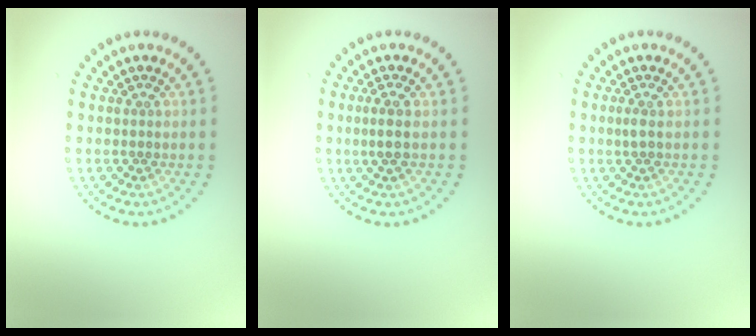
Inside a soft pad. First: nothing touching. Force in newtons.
{"total": 1.6, "press": 1.3, "slide": 0.9}
{"total": 0.6, "press": 0.5, "slide": 0.3}